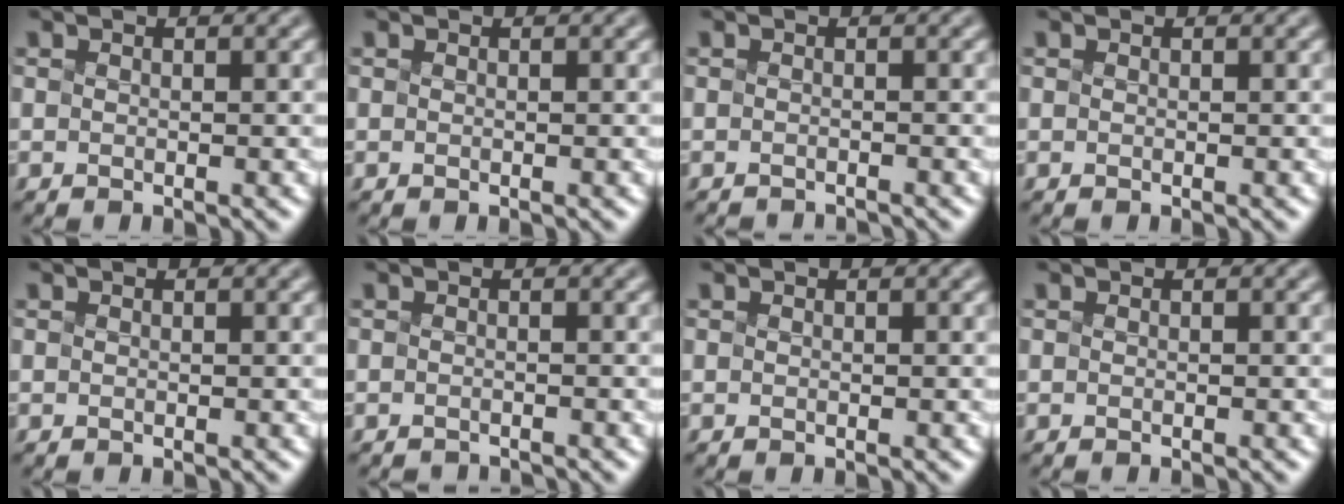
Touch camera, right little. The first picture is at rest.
{"total": 0.0}
{"total": 2.0, "force": [-2.0, 0.2, 0.3], "torque": [0.005, -0.009, -0.029]}
{"total": 0.0}
{"total": 0.0}
{"total": 1.7, "force": [-1.7, 0.1, 0.1], "torque": [0.006, -0.006, -0.026]}
{"total": 0.0}
{"total": 0.5, "force": [-0.5, 0.0, 0.1], "torque": [0.001, 0.000, -0.008]}